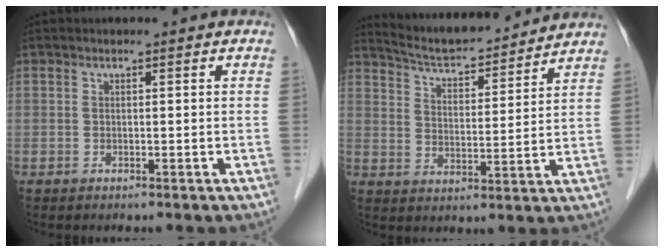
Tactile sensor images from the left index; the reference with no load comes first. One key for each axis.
{"total": 13.5, "fx": 12.8, "fy": 1.5, "fz": 3.9, "tx": -0.069, "ty": 0.012, "tz": 0.199}